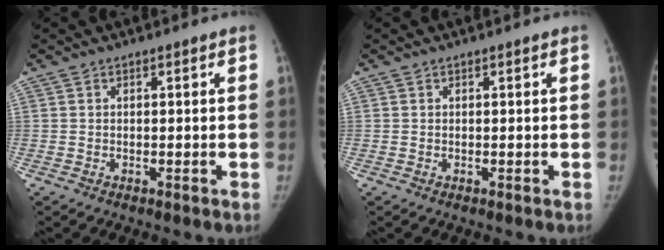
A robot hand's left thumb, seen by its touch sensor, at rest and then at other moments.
{"total": 0.0}